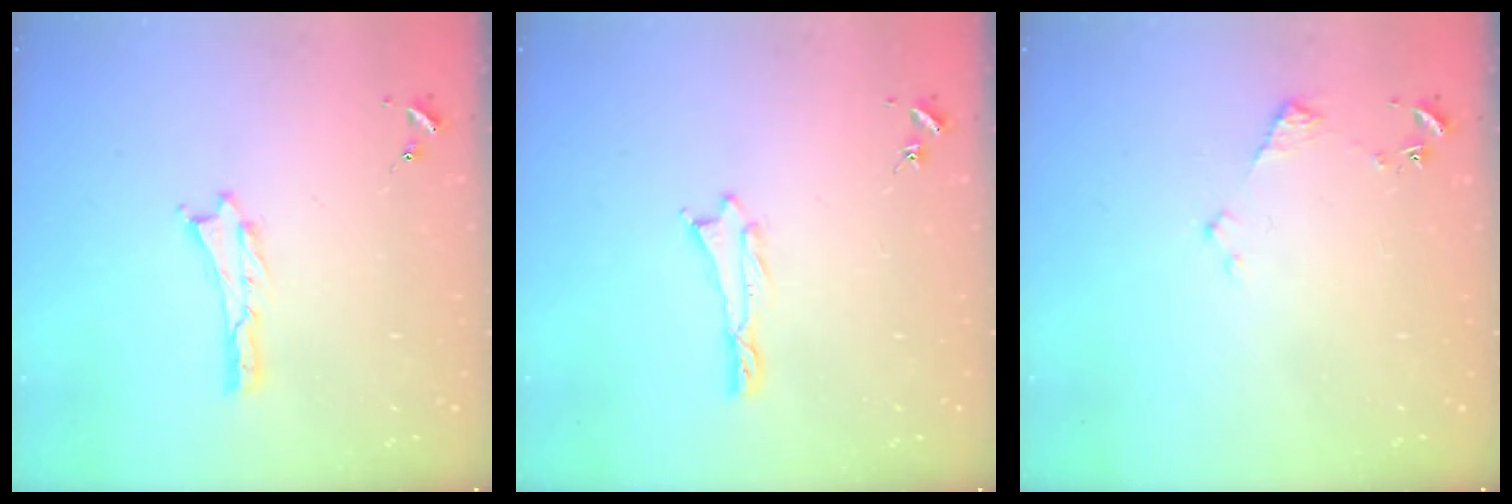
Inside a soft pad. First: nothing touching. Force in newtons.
{"total": 0.6, "press": 0.5, "slide": 0.2}
{"total": 2.2, "press": 2.2, "slide": 0.3}